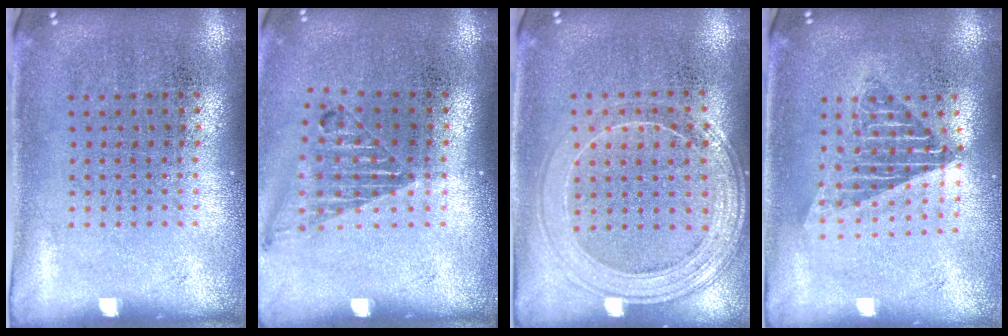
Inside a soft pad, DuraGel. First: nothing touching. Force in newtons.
{"total": 1.2, "press": 1.1, "slide": 0.4}
{"total": 1.6, "press": 1.5, "slide": 0.4}
{"total": 1.6, "press": 1.4, "slide": 0.9}